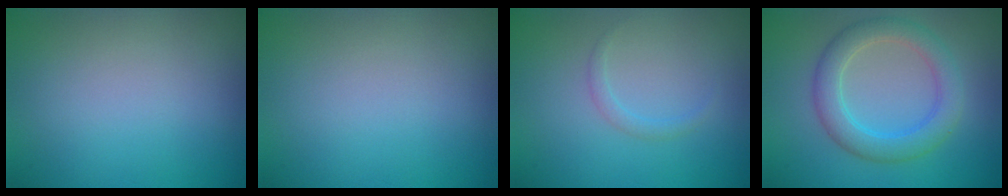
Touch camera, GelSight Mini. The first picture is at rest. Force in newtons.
{"total": 0.0}
{"total": 0.9, "press": 0.9, "slide": 0.1}
{"total": 3.5, "press": 3.5, "slide": 0.5}